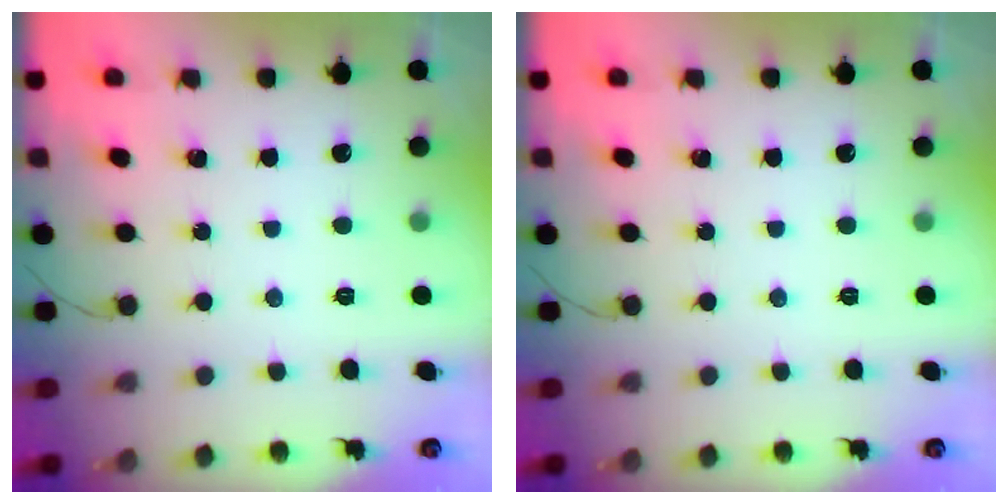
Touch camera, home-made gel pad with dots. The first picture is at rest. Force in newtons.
{"total": 0.0}